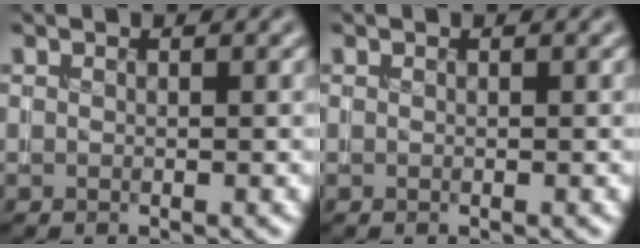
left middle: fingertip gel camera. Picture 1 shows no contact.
{"total": 0.0}